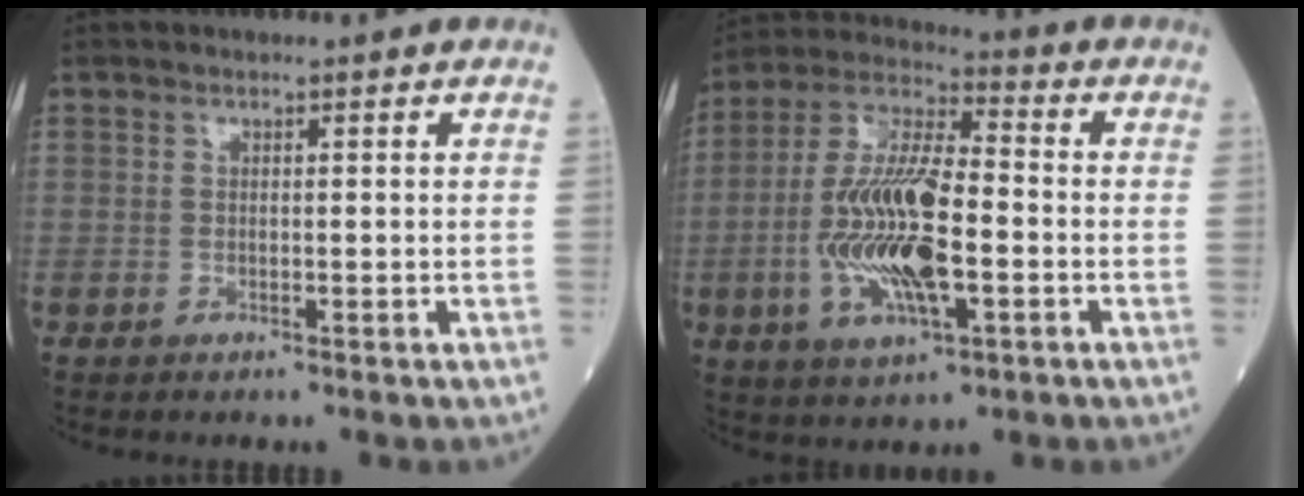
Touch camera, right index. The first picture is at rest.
{"total": 16.1, "force": [-3.0, 4.5, 15.2], "torque": [-0.313, 0.001, -0.055]}